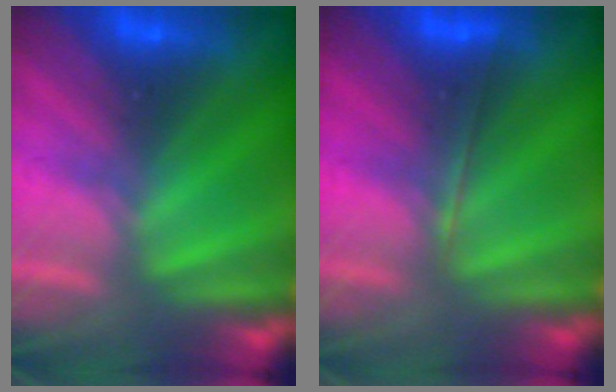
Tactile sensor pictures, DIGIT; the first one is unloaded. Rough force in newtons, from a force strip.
{"total": 1.8}